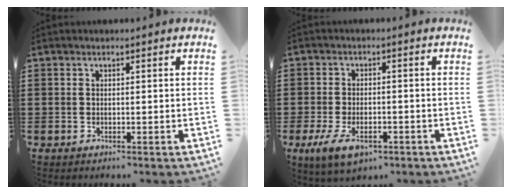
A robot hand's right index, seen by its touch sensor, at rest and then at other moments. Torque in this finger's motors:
{"motor_torque": [1.63, 0.51, 0.36, 0.06]}